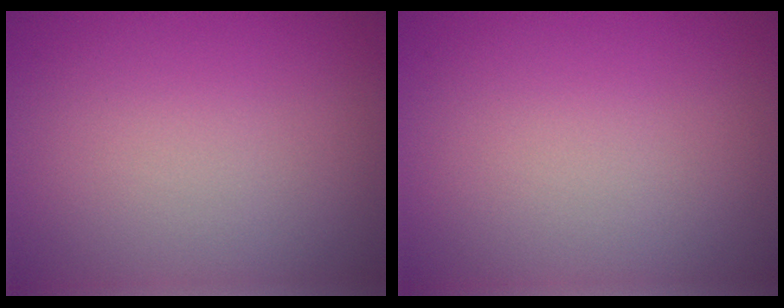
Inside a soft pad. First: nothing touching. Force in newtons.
{"total": 0.0}